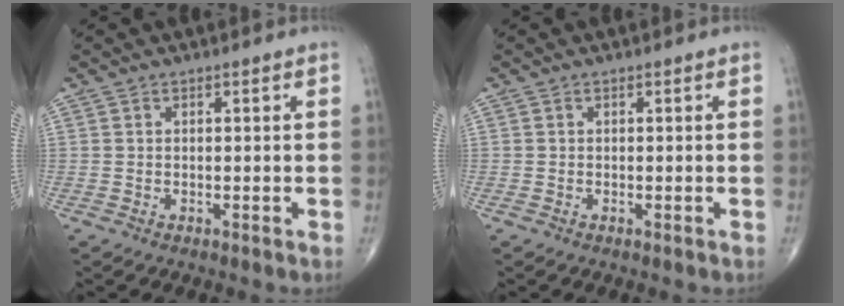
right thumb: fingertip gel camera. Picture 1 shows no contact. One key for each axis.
{"total": 0.0}